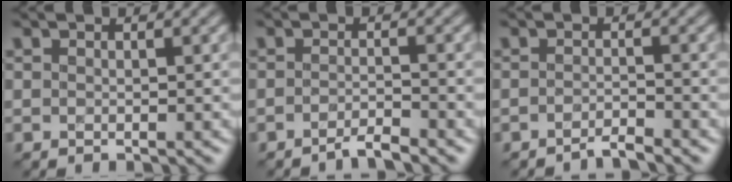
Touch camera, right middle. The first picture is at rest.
{"total": 1.9, "force": [-1.6, 0.2, 1.0], "torque": [-0.011, 0.007, -0.037]}
{"total": 1.6, "force": [-1.5, 0.1, 0.7], "torque": [-0.005, 0.007, -0.033]}